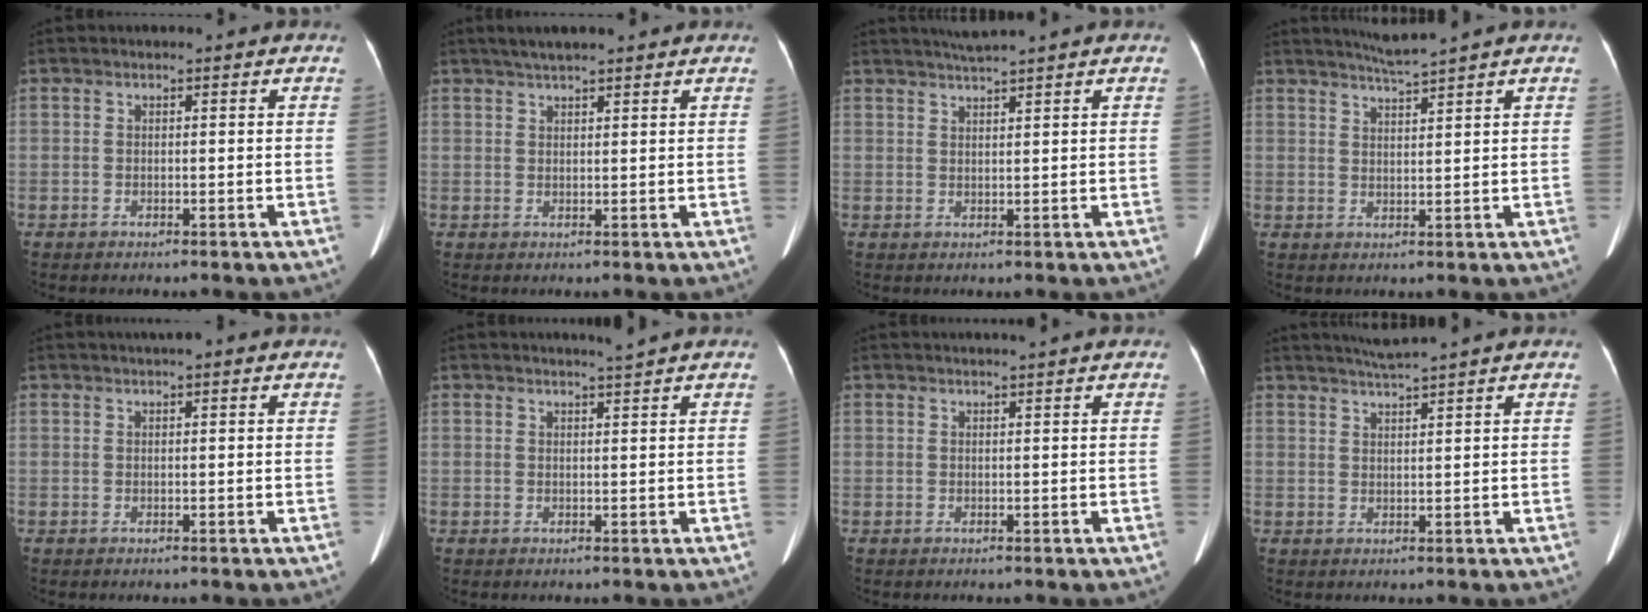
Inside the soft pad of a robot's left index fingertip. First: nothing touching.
{"total": 5.6, "force": [4.6, 0.6, 3.1], "torque": [-0.046, 0.030, 0.074]}
{"total": 3.5, "force": [3.1, -1.0, 1.4], "torque": [-0.022, 0.011, 0.059]}
{"total": 3.6, "force": [3.2, -1.5, 0.9], "torque": [-0.020, -0.006, 0.064]}
{"total": 1.0, "force": [0.8, 0.1, 0.6], "torque": [-0.009, 0.010, 0.012]}
{"total": 1.5, "force": [1.3, -0.8, 0.4], "torque": [-0.012, -0.011, 0.025]}
{"total": 1.4, "force": [1.2, -0.4, 0.6], "torque": [-0.008, 0.005, 0.025]}
{"total": 3.8, "force": [3.3, -1.4, 1.3], "torque": [-0.024, 0.004, 0.064]}